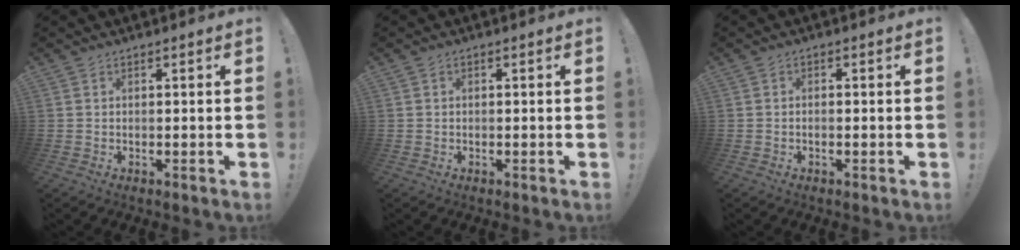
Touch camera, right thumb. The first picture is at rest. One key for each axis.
{"total": 0.0}
{"total": 0.8, "fx": -0.5, "fy": 0.1, "fz": 0.6, "tx": -0.013, "ty": 0.002, "tz": -0.009}